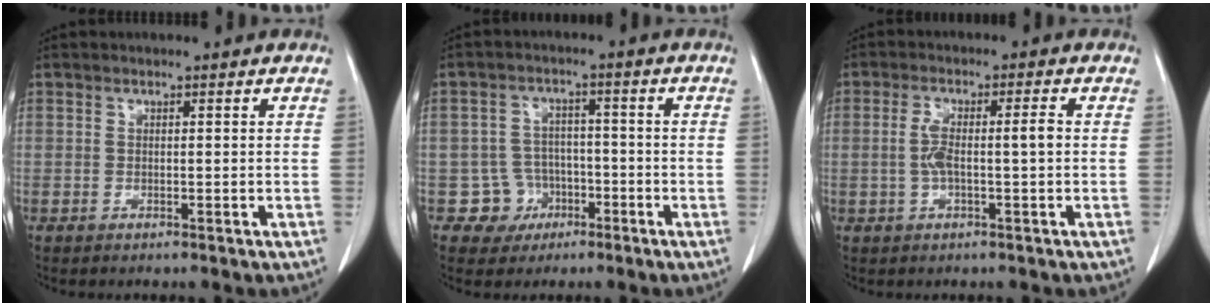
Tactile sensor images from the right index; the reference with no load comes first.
{"total": 5.3, "force": [-2.2, 4.8, -0.1], "torque": [0.006, 0.014, -0.030]}
{"total": 5.0, "force": [-0.3, 0.7, 4.9], "torque": [-0.104, 0.015, -0.004]}